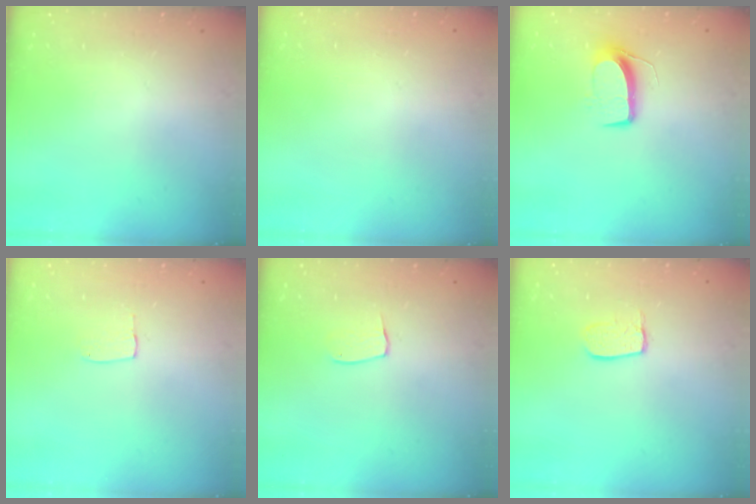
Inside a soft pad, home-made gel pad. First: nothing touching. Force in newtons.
{"total": 0.0}
{"total": 8.6, "press": 8.5, "slide": 0.4}
{"total": 3.4, "press": 3.4, "slide": 0.2}
{"total": 5.6, "press": 5.6, "slide": 0.3}
{"total": 7.0, "press": 7.0, "slide": 0.5}